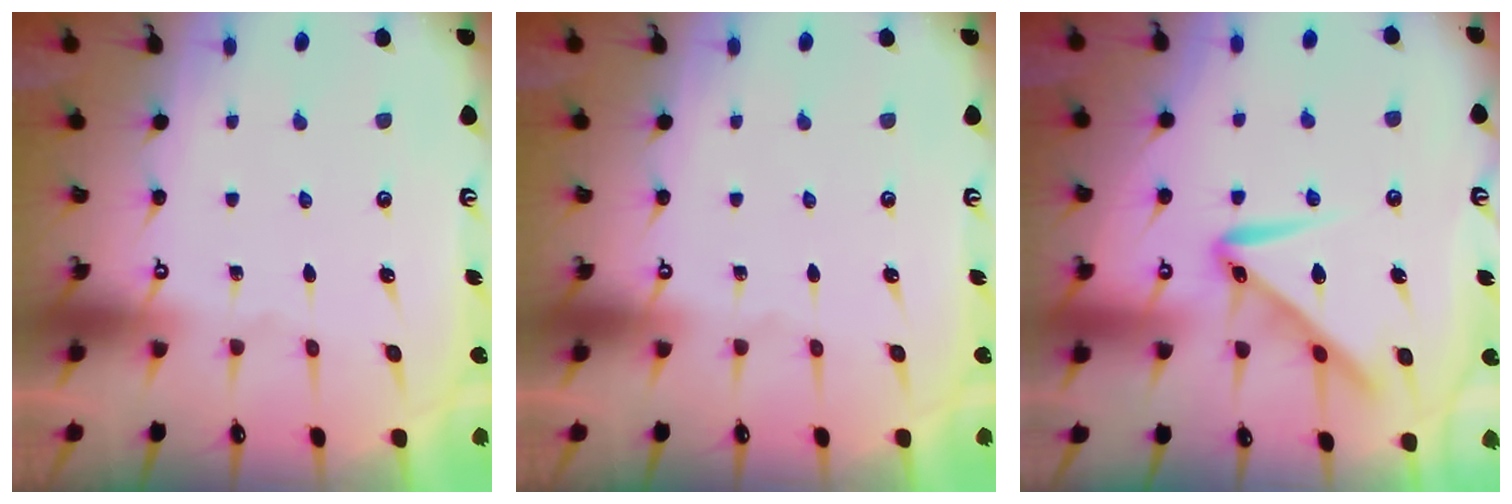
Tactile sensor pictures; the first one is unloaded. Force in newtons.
{"total": 0.0}
{"total": 12.2, "press": 12.2, "slide": 0.7}